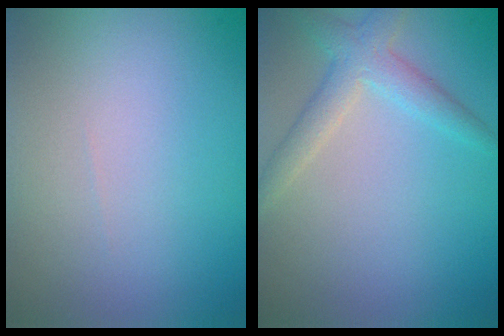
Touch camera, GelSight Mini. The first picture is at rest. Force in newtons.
{"total": 2.8, "press": 2.7, "slide": 0.2}